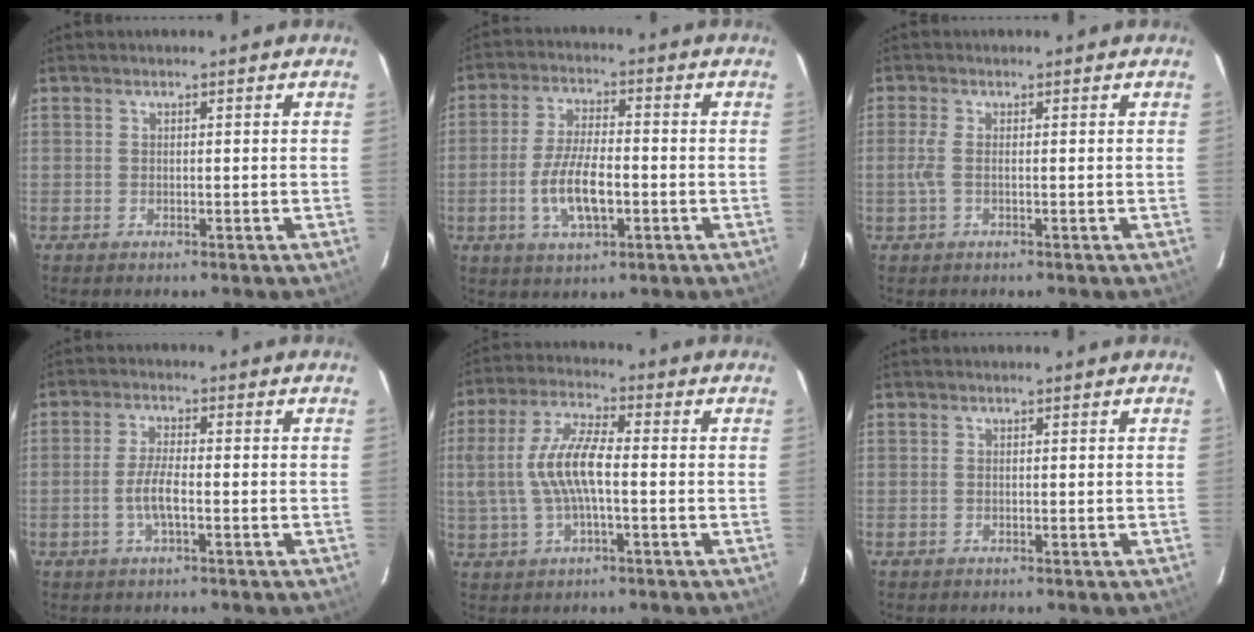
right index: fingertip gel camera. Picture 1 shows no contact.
{"total": 9.4, "force": [-2.6, 3.6, 8.2], "torque": [-0.165, -0.005, -0.045]}
{"total": 2.2, "force": [-0.3, 0.2, 2.2], "torque": [-0.047, -0.002, -0.008]}
{"total": 4.5, "force": [-1.4, 1.0, 4.1], "torque": [-0.085, -0.002, -0.028]}
{"total": 10.6, "force": [-0.6, 3.4, 10.0], "torque": [-0.203, 0.007, -0.008]}
{"total": 0.0}